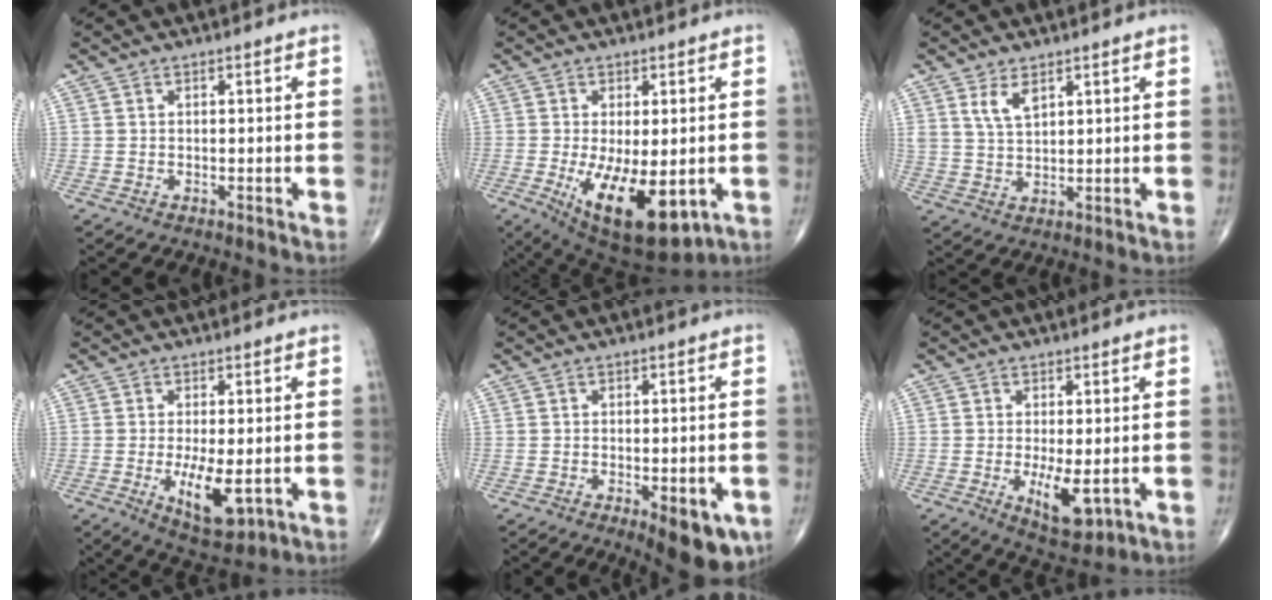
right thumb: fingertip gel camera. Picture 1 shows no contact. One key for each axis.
{"total": 14.7, "fx": -4.0, "fy": 6.4, "fz": 12.6, "tx": -0.206, "ty": -0.023, "tz": -0.040}
{"total": 4.3, "fx": 2.5, "fy": 2.1, "fz": 2.9, "tx": -0.048, "ty": -0.014, "tz": 0.054}
{"total": 8.6, "fx": -1.8, "fy": 3.4, "fz": 7.7, "tx": -0.124, "ty": -0.019, "tz": -0.020}
{"total": 9.5, "fx": -4.0, "fy": 3.5, "fz": 7.9, "tx": -0.085, "ty": 0.001, "tz": -0.046}
{"total": 7.3, "fx": -1.5, "fy": 2.9, "fz": 6.5, "tx": -0.102, "ty": -0.018, "tz": -0.015}